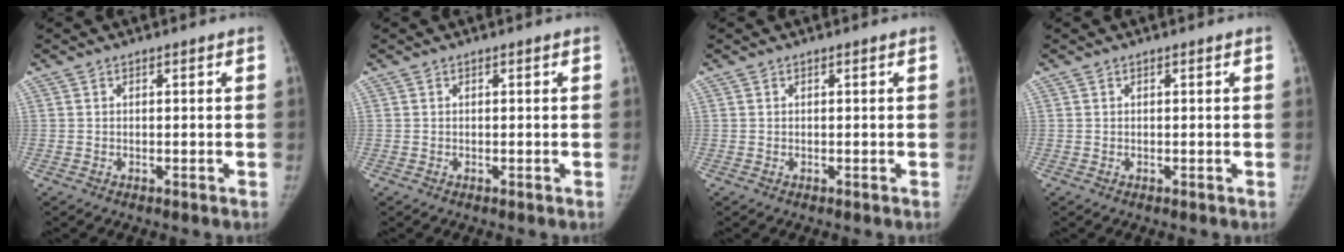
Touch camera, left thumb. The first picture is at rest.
{"total": 0.0}
{"total": 0.0}
{"total": 0.0}